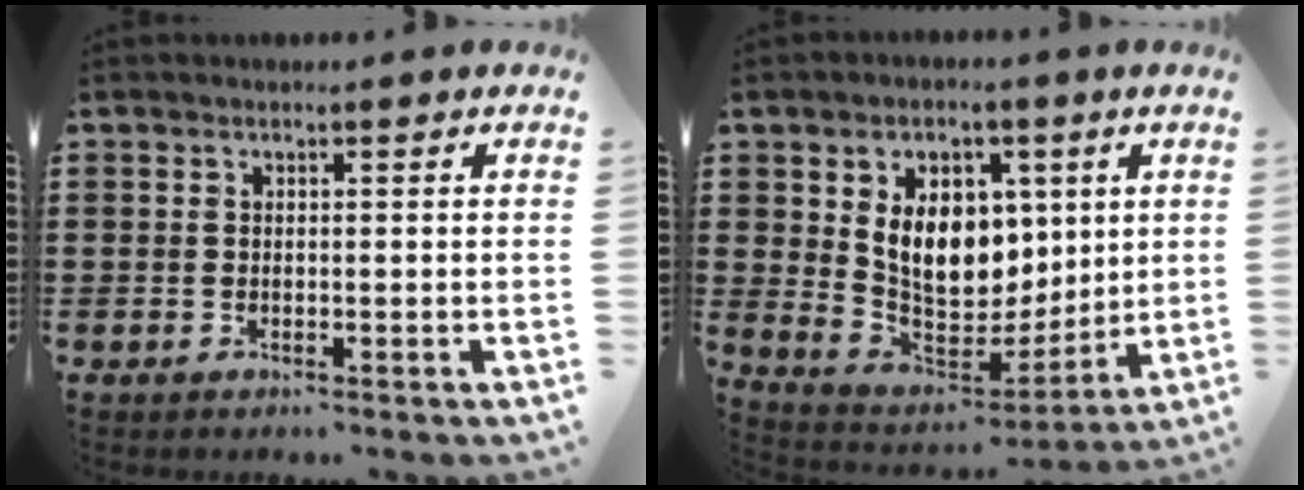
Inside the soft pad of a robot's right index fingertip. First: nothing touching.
{"total": 10.1, "force": [2.7, 7.7, 6.0], "torque": [-0.117, -0.002, 0.050]}